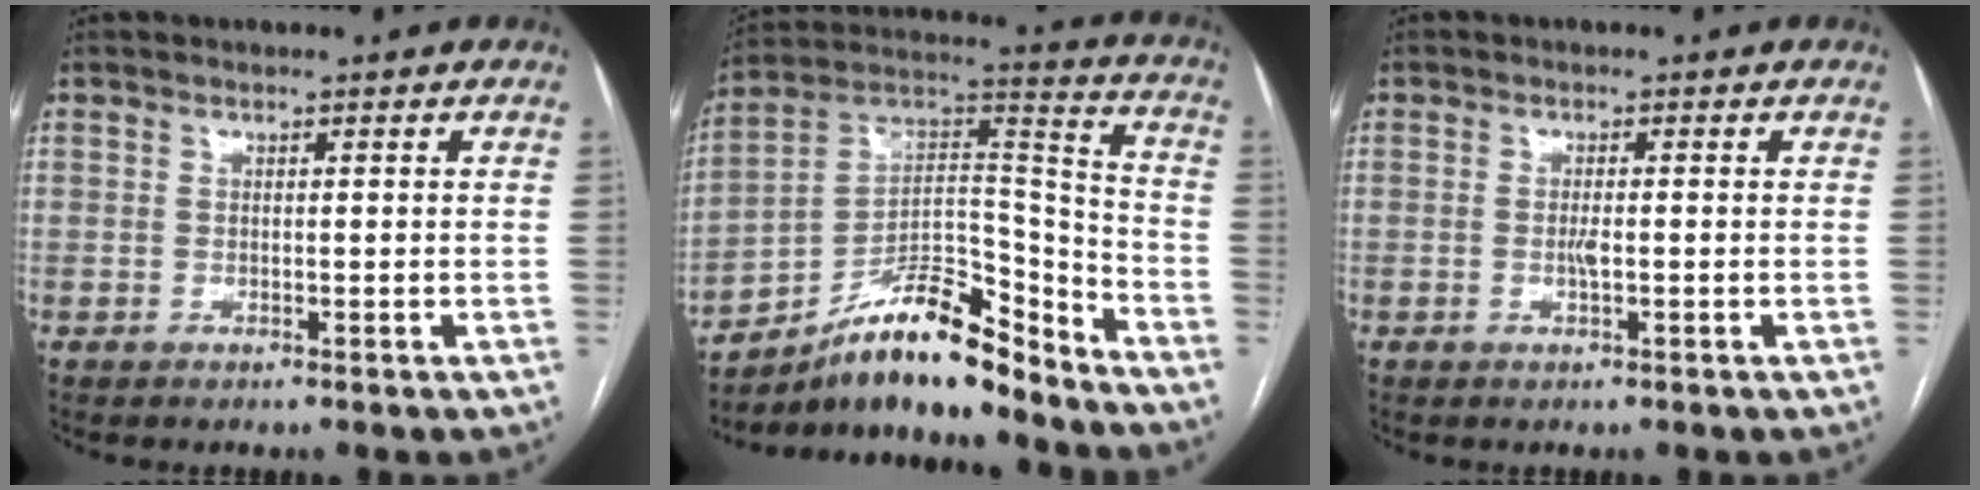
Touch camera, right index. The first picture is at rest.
{"total": 17.1, "force": [-13.8, 3.9, 9.2], "torque": [-0.145, 0.044, -0.236]}
{"total": 1.4, "force": [-0.2, 0.3, 1.3], "torque": [-0.027, -0.002, -0.004]}